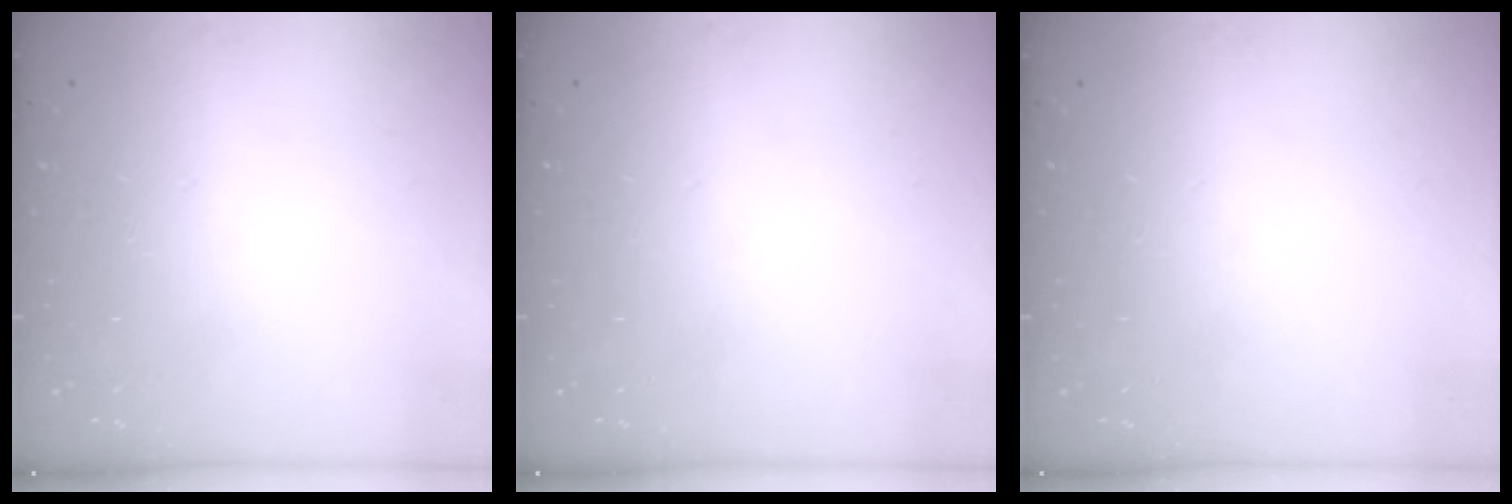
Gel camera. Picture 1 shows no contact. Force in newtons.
{"total": 0.0}
{"total": 0.0}